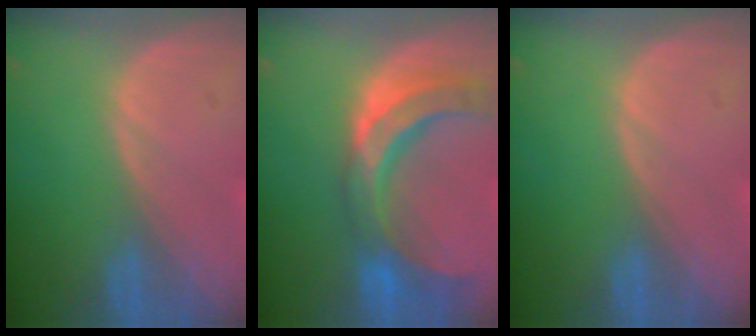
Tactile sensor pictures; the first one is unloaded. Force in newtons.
{"total": 11.1, "press": 9.5, "slide": 5.7}
{"total": 0.0}